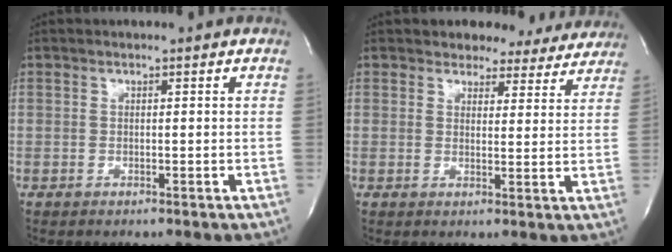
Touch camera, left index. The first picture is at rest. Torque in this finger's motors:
{"motor_torque": [0.06, -0.59, 0.19, -0.01]}